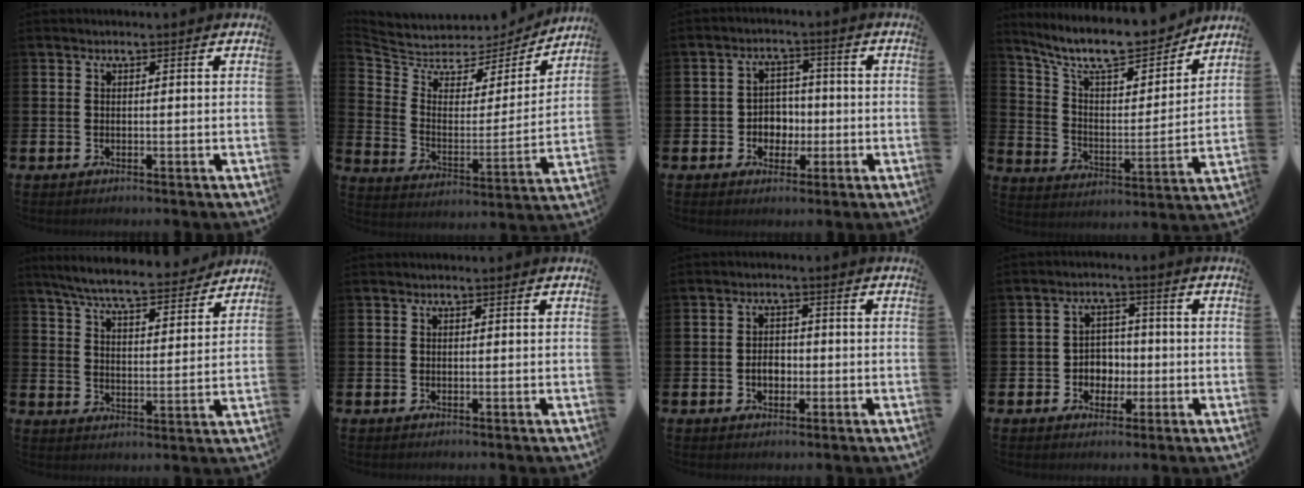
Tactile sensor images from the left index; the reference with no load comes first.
{"total": 6.0, "force": [5.4, 2.5, 0.6], "torque": [-0.052, -0.048, 0.090]}
{"total": 3.8, "force": [-0.7, 3.5, 1.1], "torque": [-0.024, 0.003, -0.021]}
{"total": 11.3, "force": [10.0, 2.8, 4.5], "torque": [-0.120, -0.069, 0.174]}
{"total": 7.2, "force": [6.8, 0.8, 2.3], "torque": [-0.069, -0.044, 0.116]}
{"total": 0.0}
{"total": 2.8, "force": [-0.7, 2.0, 1.7], "torque": [-0.015, -0.003, -0.020]}
{"total": 3.6, "force": [-0.7, 3.4, 1.1], "torque": [-0.023, 0.004, -0.024]}